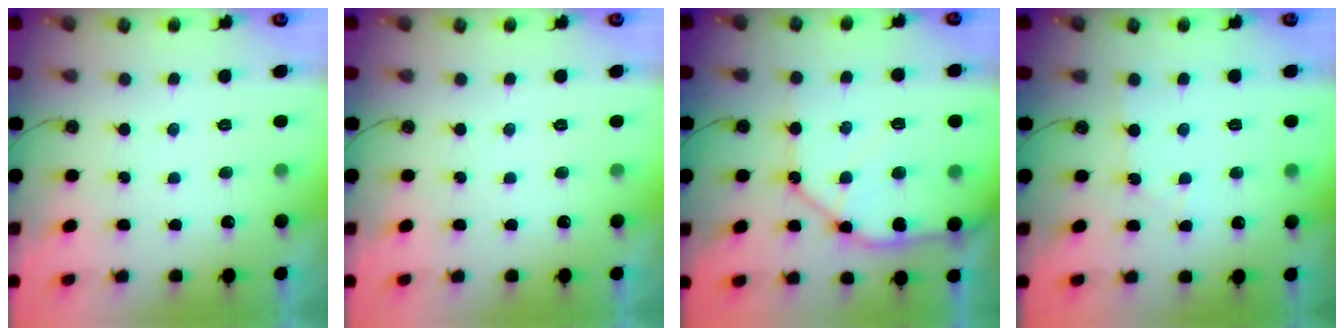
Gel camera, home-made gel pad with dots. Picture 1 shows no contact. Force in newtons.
{"total": 0.0}
{"total": 14.0, "press": 13.9, "slide": 1.6}
{"total": 3.3, "press": 3.2, "slide": 0.5}